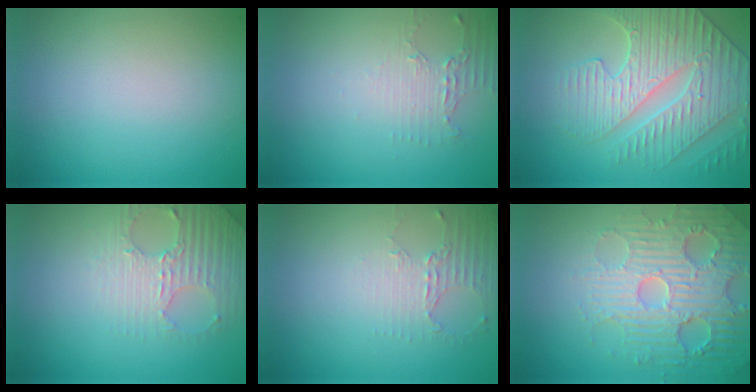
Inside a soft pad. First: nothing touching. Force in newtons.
{"total": 2.2, "press": 1.5, "slide": 1.5}
{"total": 5.6, "press": 5.2, "slide": 2.2}
{"total": 3.9, "press": 3.7, "slide": 1.0}
{"total": 2.3, "press": 1.6, "slide": 1.6}
{"total": 5.3, "press": 5.2, "slide": 1.2}